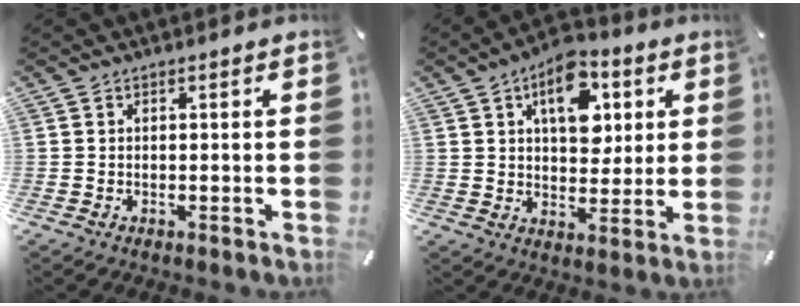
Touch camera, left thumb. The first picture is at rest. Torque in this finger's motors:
{"motor_torque": [2.20, 2.33, 1.33, -1.44, 0.47]}